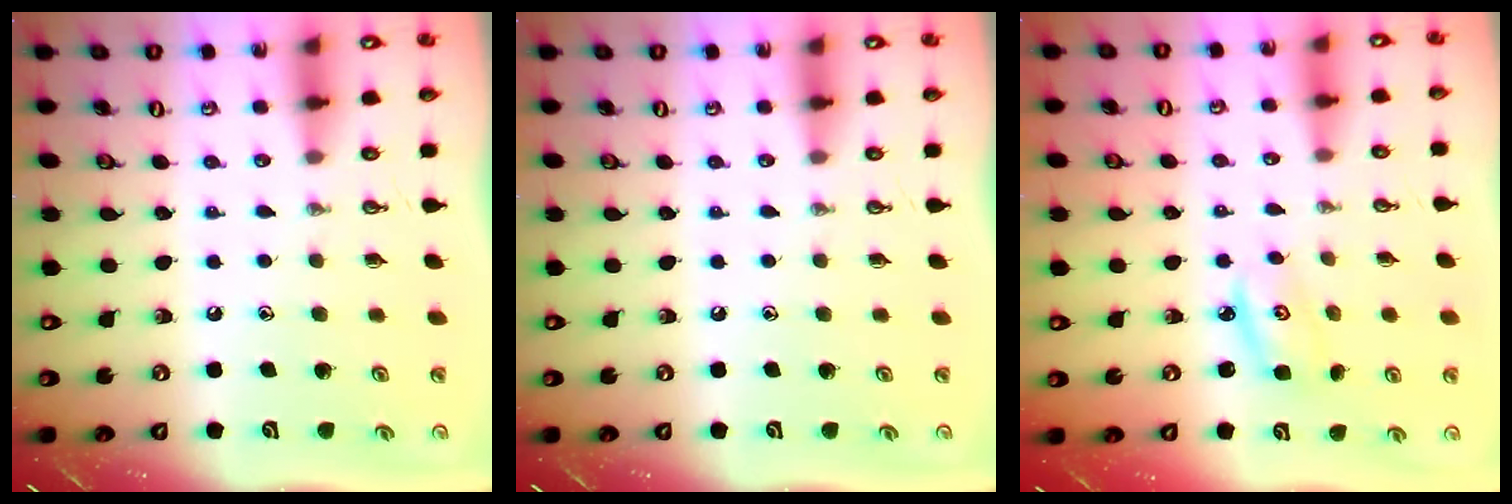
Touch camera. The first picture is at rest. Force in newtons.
{"total": 0.0}
{"total": 3.3, "press": 3.3, "slide": 0.3}